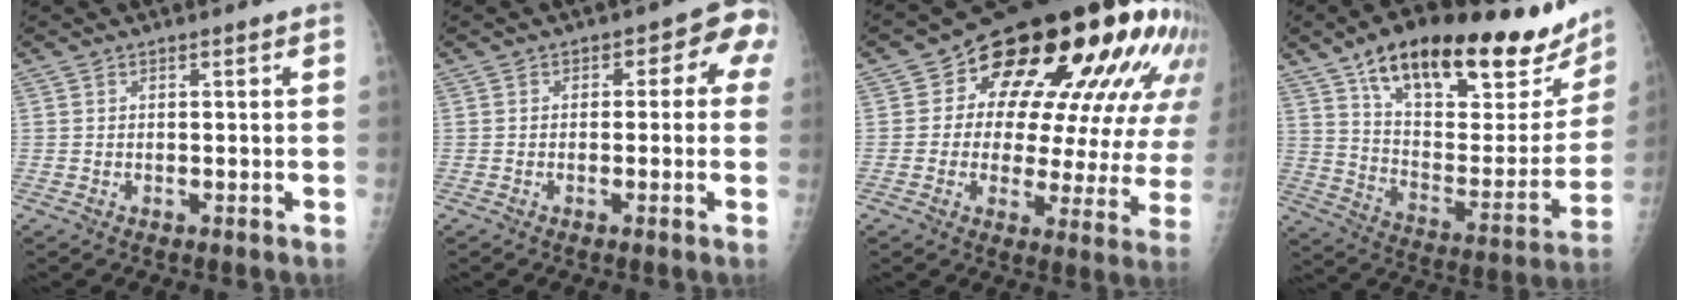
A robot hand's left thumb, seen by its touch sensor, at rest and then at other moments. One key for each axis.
{"total": 5.3, "fx": 0.3, "fy": 3.5, "fz": 3.9, "tx": -0.004, "ty": 0.023, "tz": -0.010}
{"total": 28.5, "fx": 12.1, "fy": 13.5, "fz": 22.0, "tx": -0.255, "ty": 0.004, "tz": 0.161}
{"total": 32.7, "fx": 21.2, "fy": 12.3, "fz": 21.7, "tx": -0.292, "ty": -0.040, "tz": 0.319}